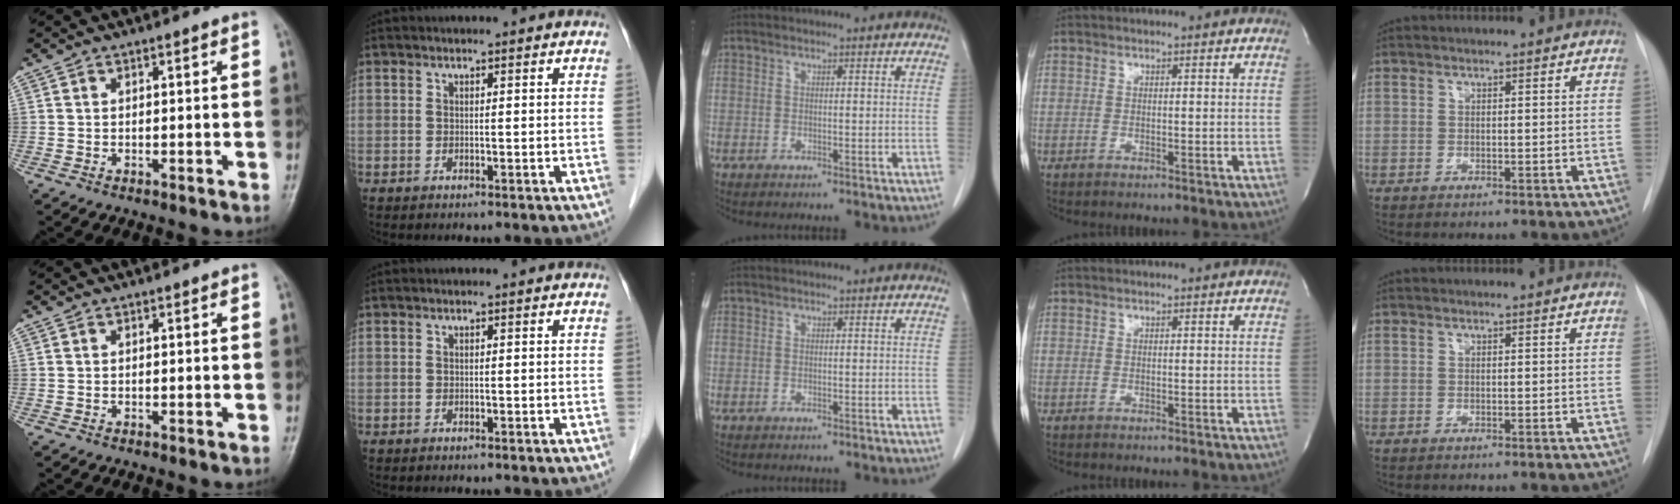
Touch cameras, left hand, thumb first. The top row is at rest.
{}